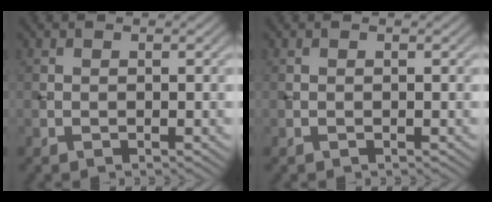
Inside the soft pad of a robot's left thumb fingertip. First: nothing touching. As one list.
[{"total": 0.0}]